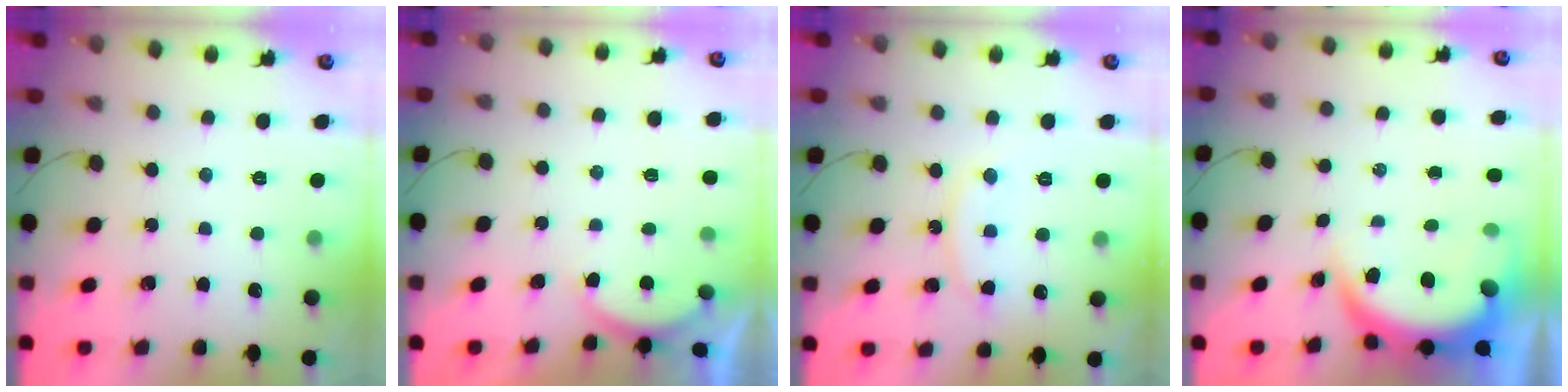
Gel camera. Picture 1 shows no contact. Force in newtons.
{"total": 1.7, "press": 1.6, "slide": 0.6}
{"total": 9.6, "press": 9.6, "slide": 0.6}
{"total": 7.0, "press": 7.0, "slide": 1.0}